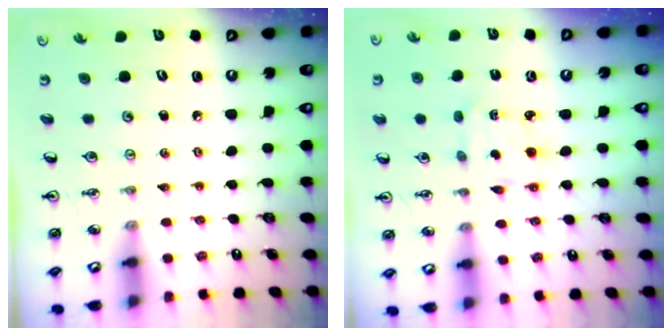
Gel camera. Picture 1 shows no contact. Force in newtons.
{"total": 2.2, "press": 2.1, "slide": 0.7}